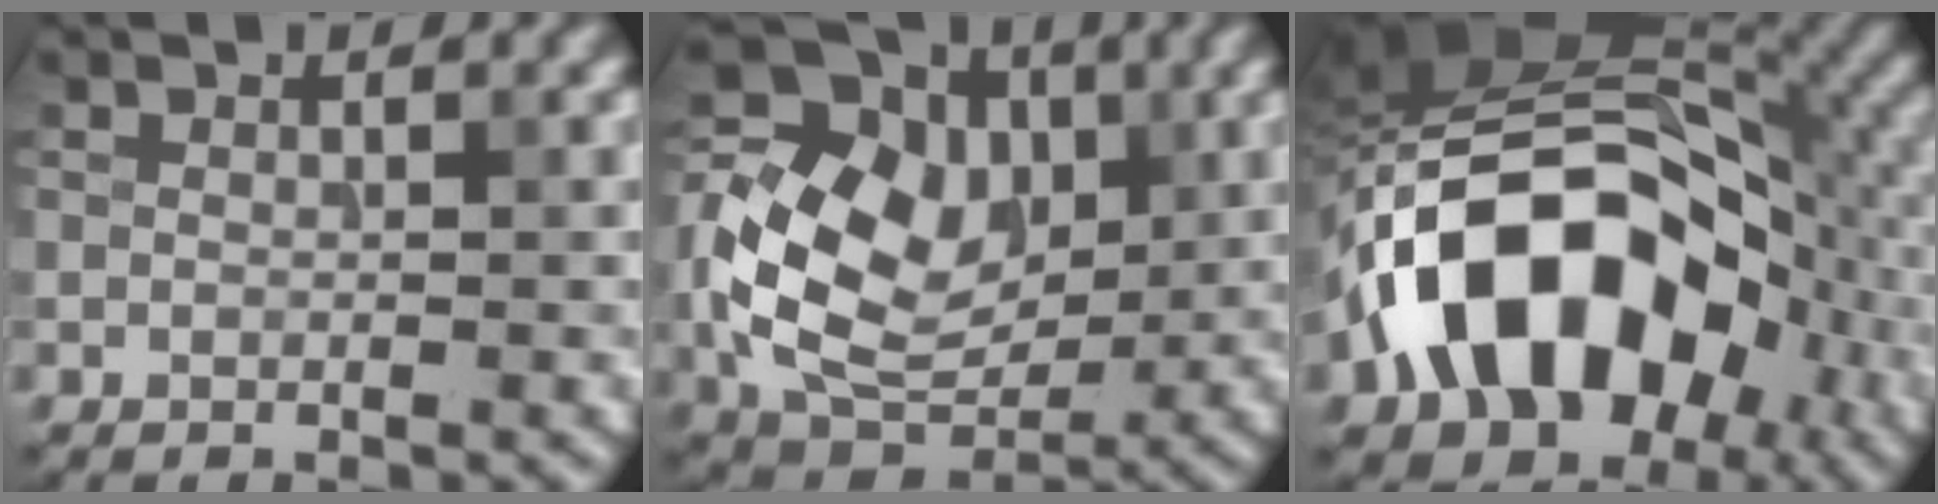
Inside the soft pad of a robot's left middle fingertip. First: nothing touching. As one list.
[{"total": 13.4, "force": [-0.2, 10.2, 8.6], "torque": [-0.170, 0.014, -0.006]}, {"total": 14.9, "force": [-5.1, 9.9, 9.9], "torque": [-0.150, 0.017, -0.103]}]